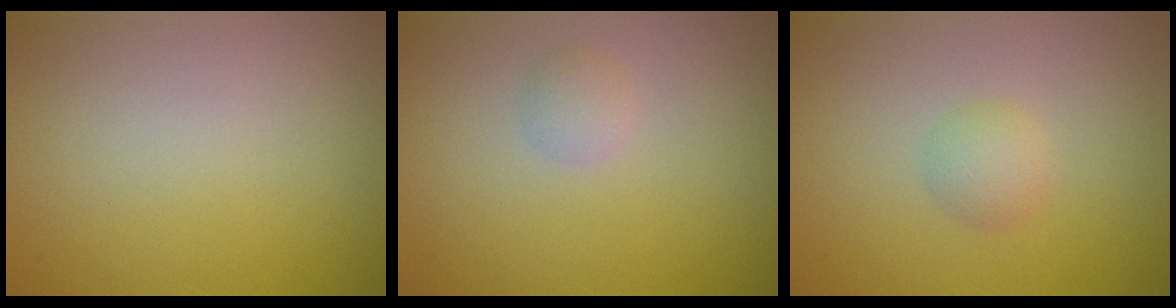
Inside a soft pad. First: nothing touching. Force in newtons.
{"total": 1.1, "press": 1.1, "slide": 0.1}
{"total": 1.7, "press": 1.7, "slide": 0.0}